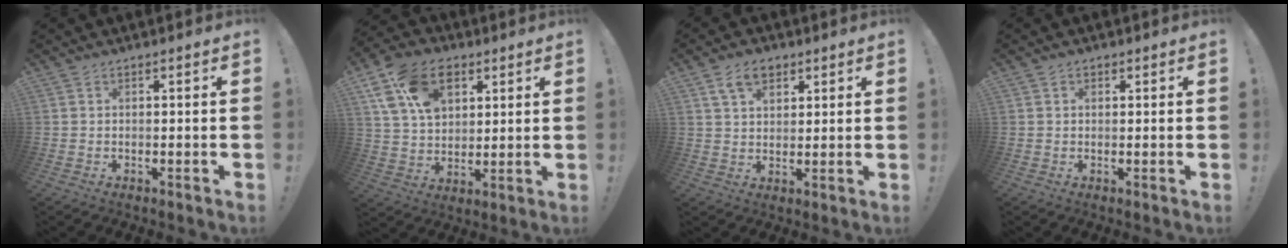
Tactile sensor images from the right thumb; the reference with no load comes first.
{"total": 17.3, "force": [7.6, 11.8, 10.2], "torque": [-0.176, -0.020, 0.145]}
{"total": 7.6, "force": [4.2, 4.9, 4.1], "torque": [-0.073, -0.002, 0.080]}
{"total": 1.0, "force": [0.5, 0.8, 0.3], "torque": [-0.001, 0.000, 0.009]}